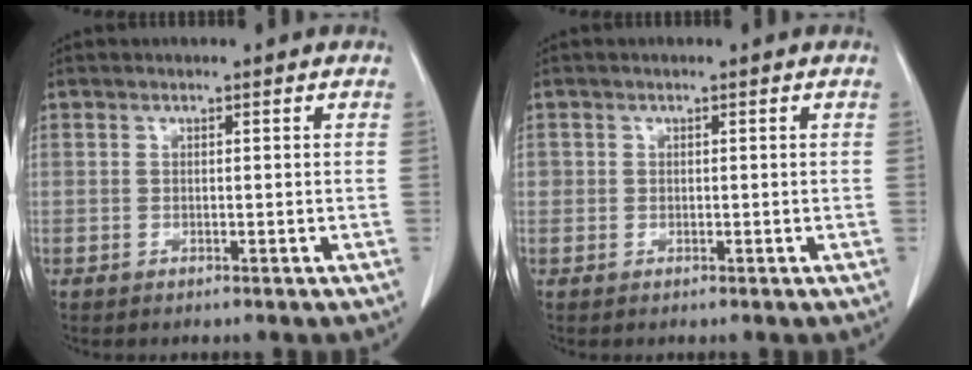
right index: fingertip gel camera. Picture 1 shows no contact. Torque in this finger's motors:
{"motor_torque": [-0.08, 0.05, 0.00, 0.01]}